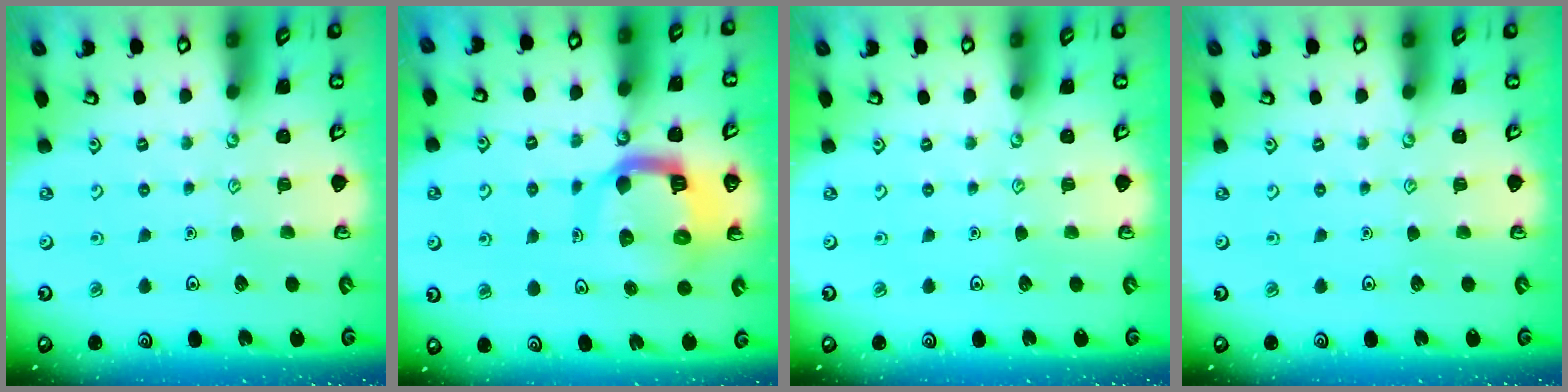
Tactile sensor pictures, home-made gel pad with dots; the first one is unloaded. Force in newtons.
{"total": 13.8, "press": 13.7, "slide": 1.7}
{"total": 0.0}
{"total": 0.0}